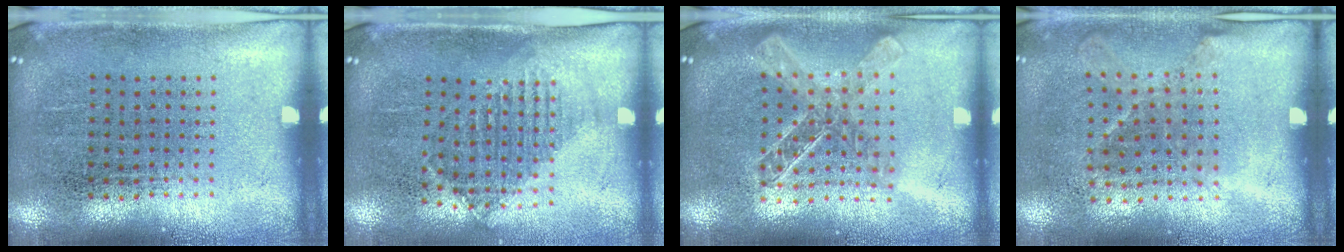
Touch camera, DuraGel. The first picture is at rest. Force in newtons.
{"total": 1.2, "press": 1.1, "slide": 0.5}
{"total": 1.8, "press": 1.6, "slide": 0.8}
{"total": 1.2, "press": 0.9, "slide": 0.9}